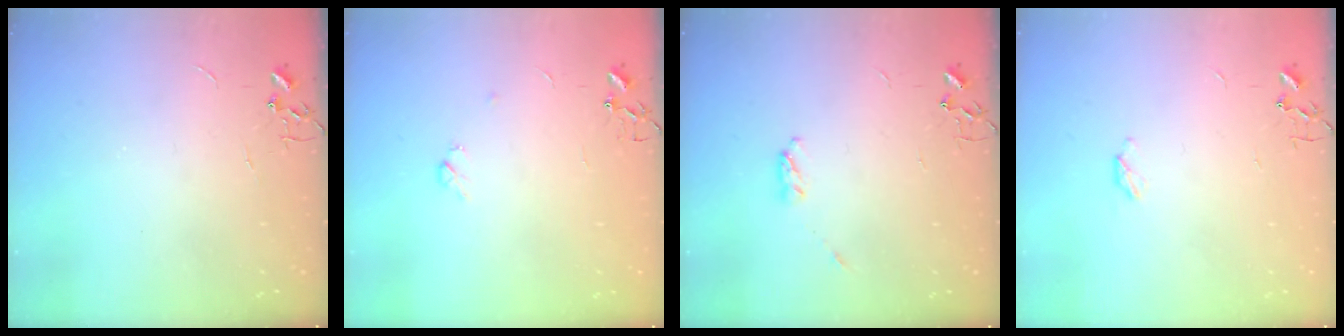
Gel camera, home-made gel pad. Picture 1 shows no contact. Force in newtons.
{"total": 3.7, "press": 3.7, "slide": 0.6}
{"total": 3.6, "press": 3.6, "slide": 0.6}
{"total": 2.9, "press": 2.9, "slide": 0.5}